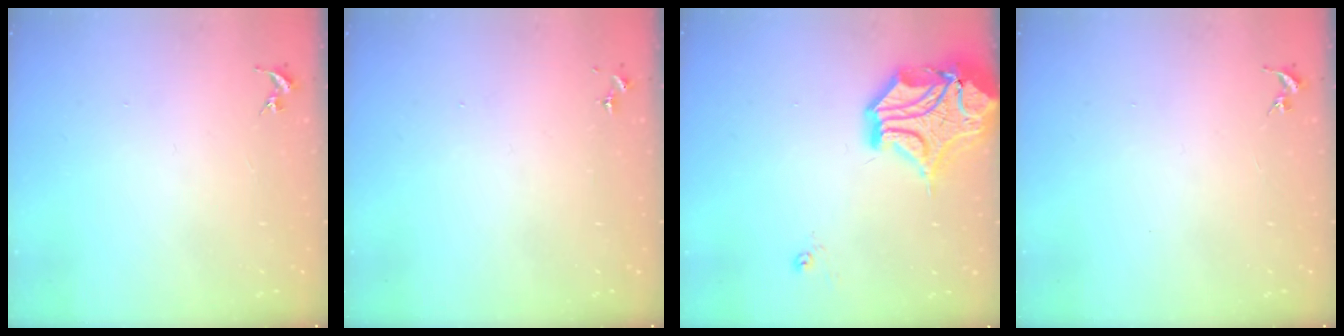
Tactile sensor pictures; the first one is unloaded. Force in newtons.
{"total": 0.0}
{"total": 19.0, "press": 18.8, "slide": 2.6}
{"total": 0.0}